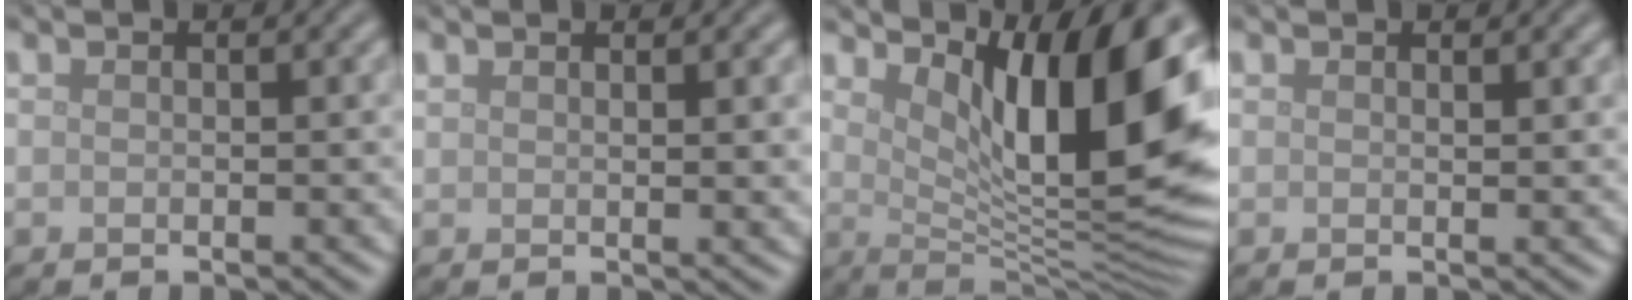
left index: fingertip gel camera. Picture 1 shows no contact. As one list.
[{"total": 2.0, "force": [1.2, 0.6, 1.4], "torque": [-0.012, 0.003, 0.019]}, {"total": 14.1, "force": [5.4, 4.3, 12.3], "torque": [-0.152, -0.007, 0.088]}, {"total": 0.5, "force": [0.4, 0.1, 0.3], "torque": [-0.002, -0.002, 0.007]}]